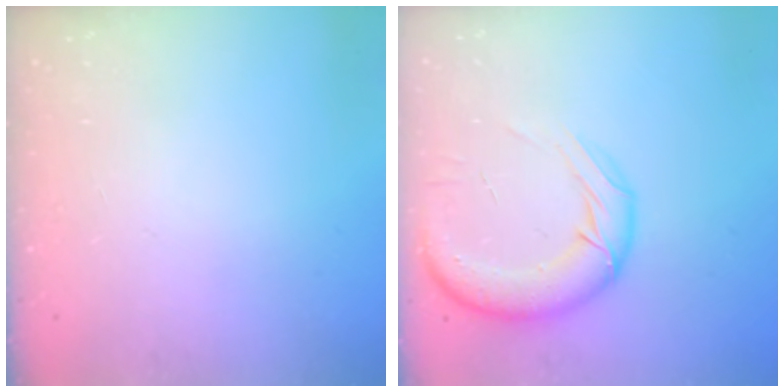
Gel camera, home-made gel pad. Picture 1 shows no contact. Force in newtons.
{"total": 15.3, "press": 14.8, "slide": 3.8}